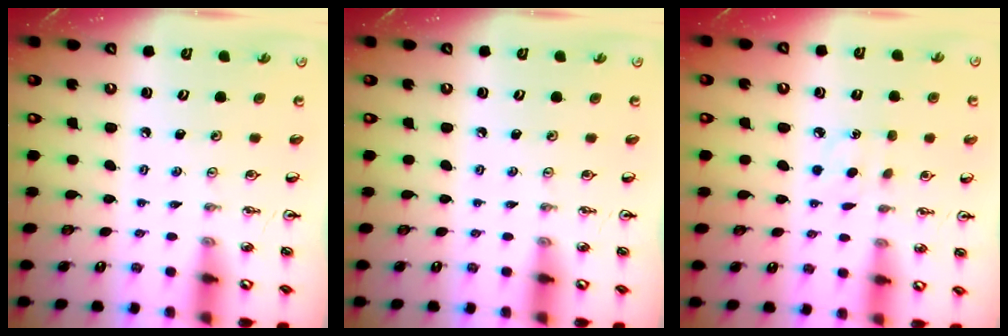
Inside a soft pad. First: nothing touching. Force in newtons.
{"total": 0.0}
{"total": 4.2, "press": 4.2, "slide": 0.5}